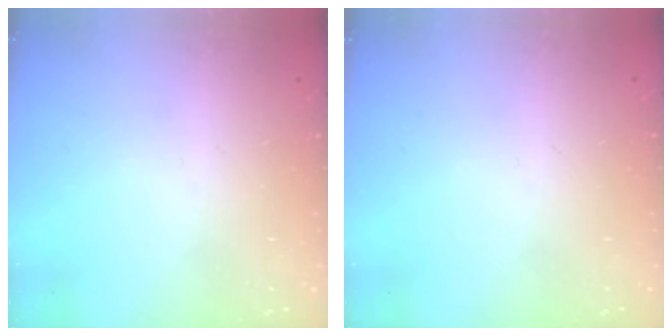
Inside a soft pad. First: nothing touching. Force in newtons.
{"total": 0.0}